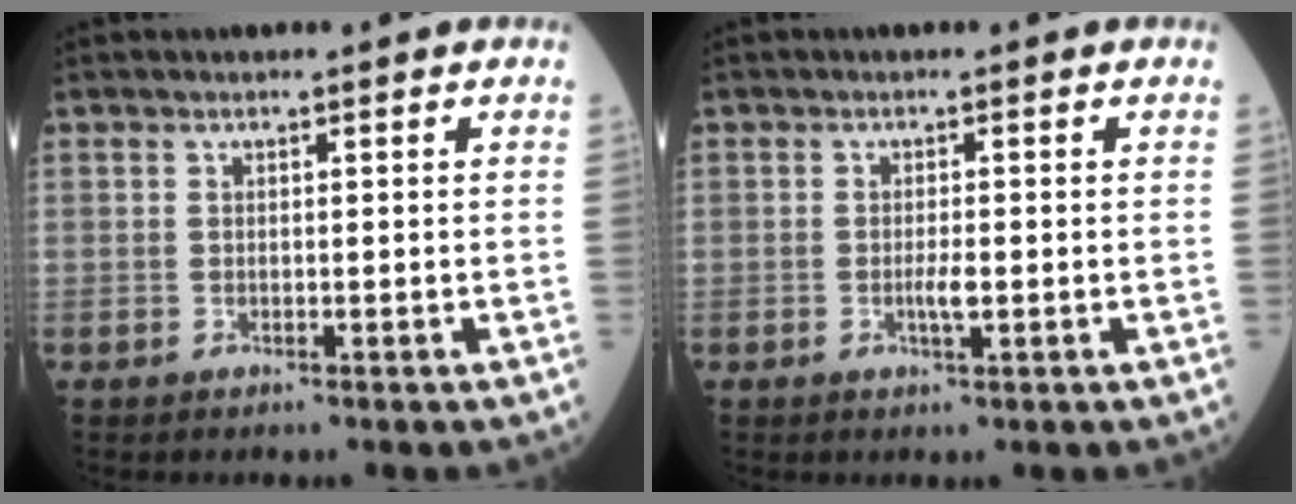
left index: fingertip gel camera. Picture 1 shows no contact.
{"total": 1.9, "force": [-0.4, 0.3, 1.9], "torque": [-0.039, -0.002, -0.006]}